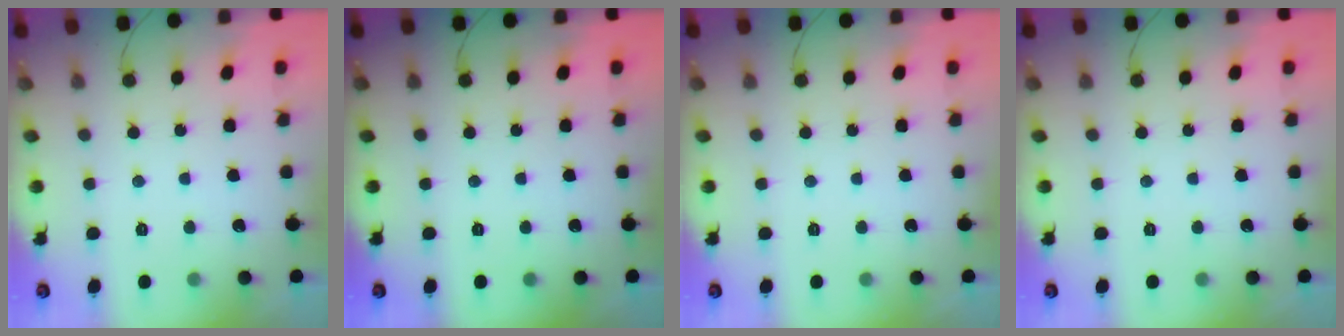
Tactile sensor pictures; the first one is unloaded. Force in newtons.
{"total": 0.0}
{"total": 0.0}
{"total": 0.0}